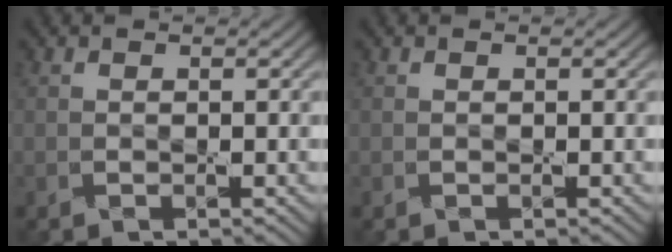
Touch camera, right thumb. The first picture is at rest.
{"total": 0.0}